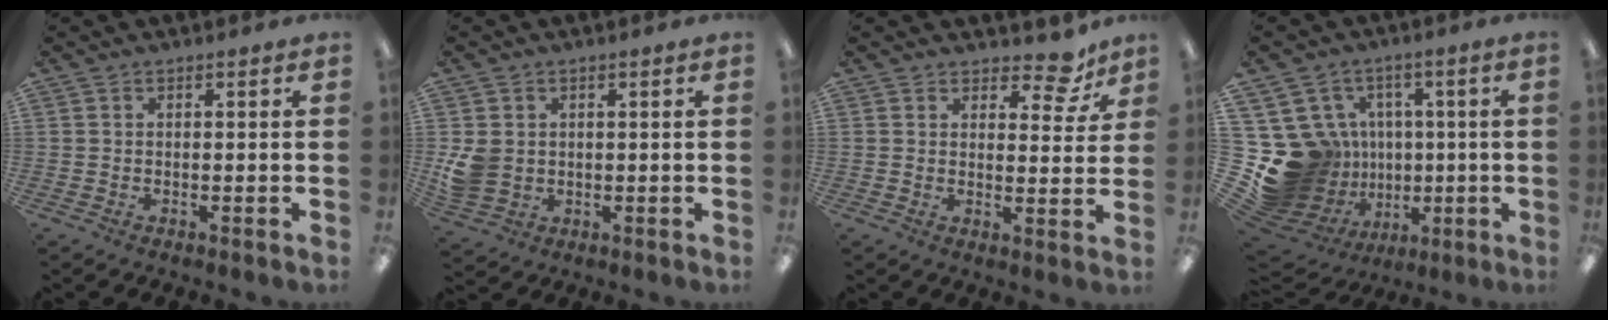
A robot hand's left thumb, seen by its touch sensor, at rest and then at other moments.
{"total": 5.8, "force": [0.7, 5.2, 2.6], "torque": [-0.060, 0.008, 0.016]}
{"total": 7.9, "force": [5.8, 3.5, 4.0], "torque": [-0.037, -0.035, 0.096]}
{"total": 19.6, "force": [-0.4, 18.3, 7.2], "torque": [-0.152, -0.014, 0.052]}